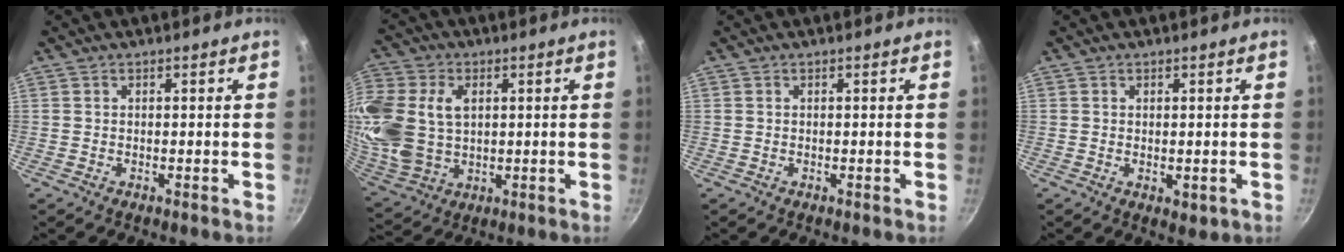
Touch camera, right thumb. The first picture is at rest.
{"total": 19.3, "force": [3.4, 14.0, 12.8], "torque": [-0.295, 0.001, 0.073]}
{"total": 0.0}
{"total": 1.9, "force": [-0.2, 1.0, 1.6], "torque": [-0.022, -0.009, 0.000]}